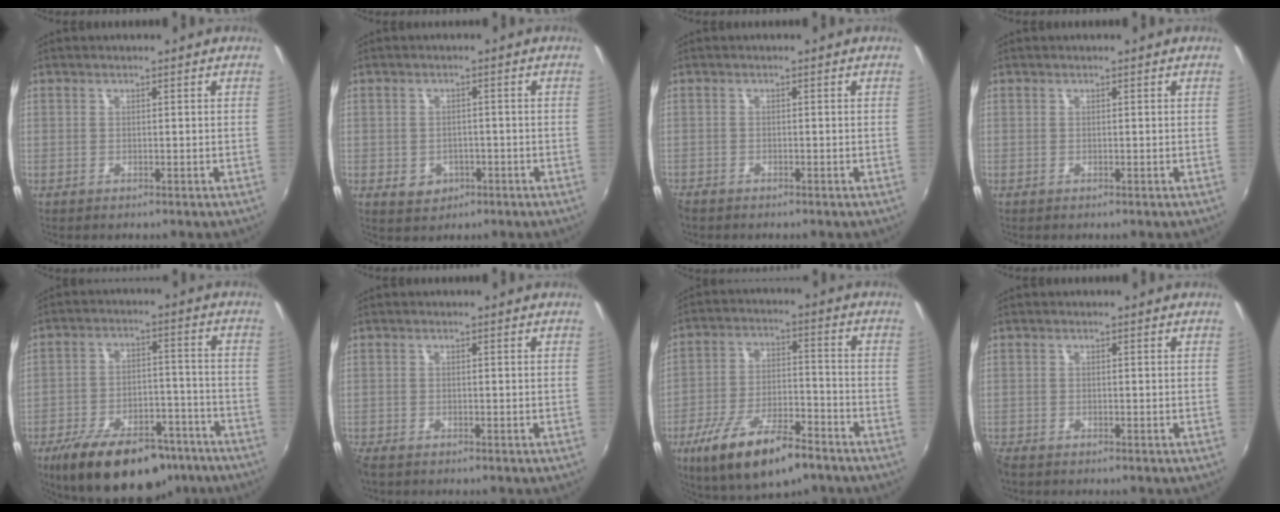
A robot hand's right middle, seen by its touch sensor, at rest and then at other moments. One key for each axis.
{"total": 4.5, "fx": -1.7, "fy": 3.8, "fz": 1.7, "tx": -0.041, "ty": -0.001, "tz": -0.016}
{"total": 1.9, "fx": -1.7, "fy": 0.7, "fz": 0.4, "tx": -0.015, "ty": -0.008, "tz": -0.035}
{"total": 0.0}
{"total": 20.7, "fx": -15.1, "fy": 8.9, "fz": 11.1, "tx": -0.204, "ty": -0.010, "tz": -0.216}
{"total": 2.6, "fx": -2.2, "fy": 0.8, "fz": 1.0, "tx": -0.028, "ty": -0.014, "tz": -0.044}
{"total": 16.9, "fx": -10.8, "fy": 5.7, "fz": 11.6, "tx": -0.224, "ty": -0.033, "tz": -0.182}
{"total": 2.2, "fx": -2.0, "fy": 0.7, "fz": 0.7, "tx": -0.021, "ty": -0.012, "tz": -0.041}